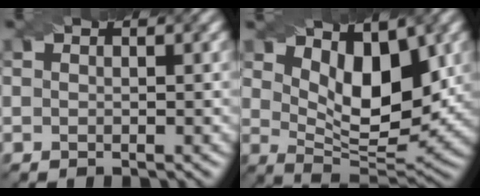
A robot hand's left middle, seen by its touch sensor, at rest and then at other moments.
{"total": 7.6, "force": [3.1, 3.5, 6.0], "torque": [-0.105, -0.015, 0.049]}